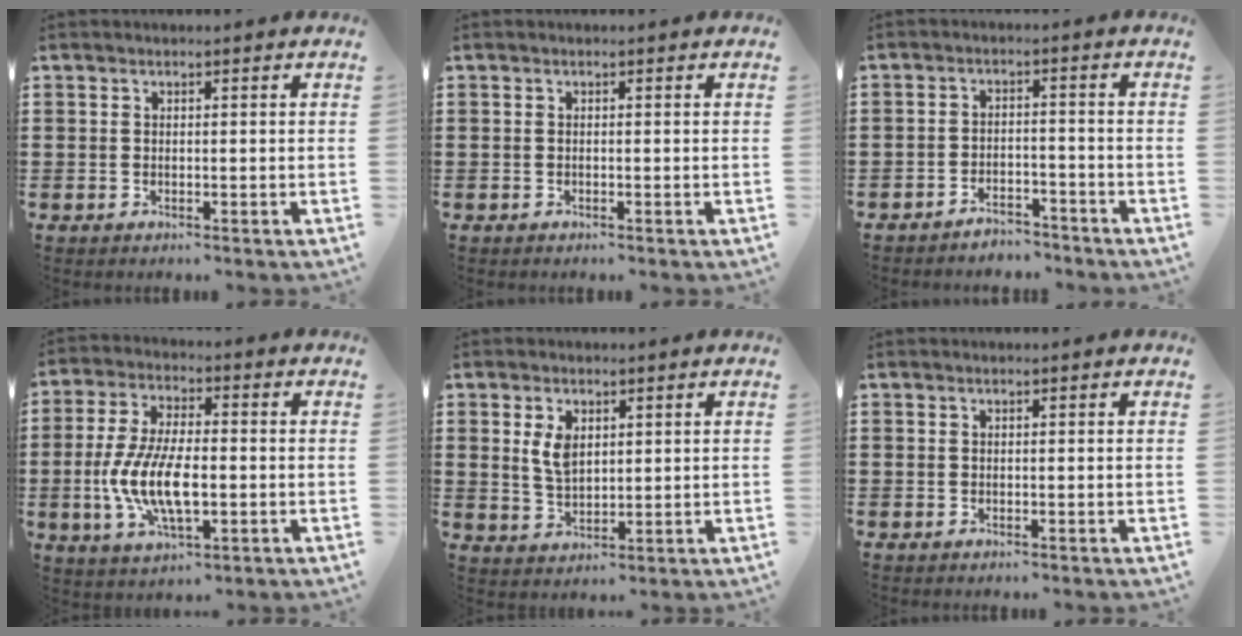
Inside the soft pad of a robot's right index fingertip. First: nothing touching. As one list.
[{"total": 0.0}, {"total": 3.3, "force": [-3.3, 0.6, 0.2], "torque": [-0.010, 0.005, -0.068]}, {"total": 11.0, "force": [-2.2, 4.6, 9.7], "torque": [-0.218, -0.012, -0.044]}, {"total": 4.5, "force": [1.7, 2.6, 3.3], "torque": [-0.073, 0.009, 0.031]}, {"total": 0.0}]